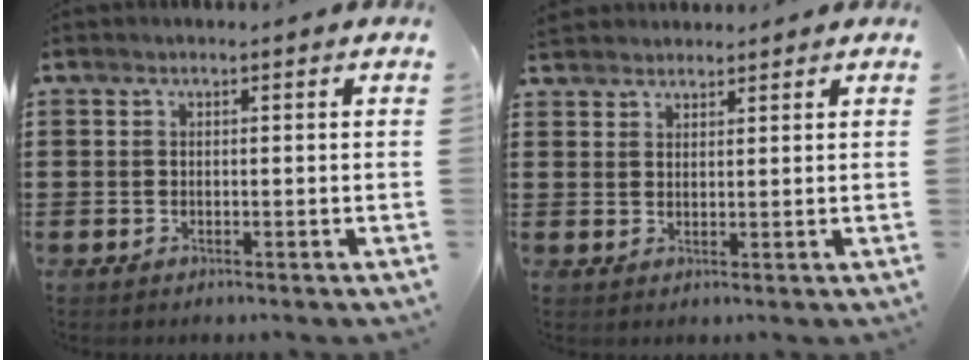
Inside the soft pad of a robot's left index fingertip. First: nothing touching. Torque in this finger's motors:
{"motor_torque": [-0.42, 0.80, -0.02, 0.01]}